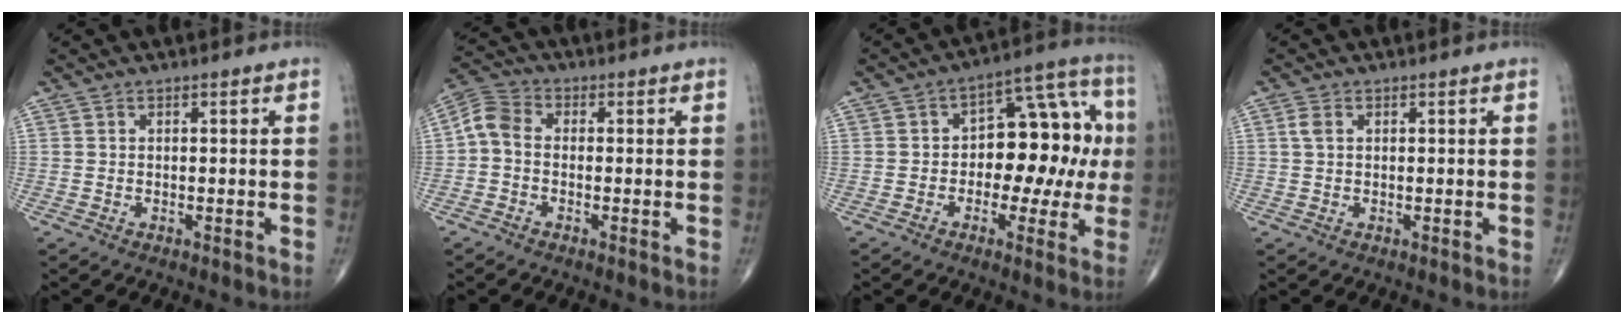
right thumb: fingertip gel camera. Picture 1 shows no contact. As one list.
[{"total": 5.0, "force": [-0.6, 3.6, 3.5], "torque": [-0.065, 0.017, -0.029]}, {"total": 14.8, "force": [-0.4, 8.7, 11.9], "torque": [-0.107, 0.050, -0.012]}, {"total": 1.7, "force": [0.5, 1.0, 1.3], "torque": [-0.035, 0.008, 0.011]}]